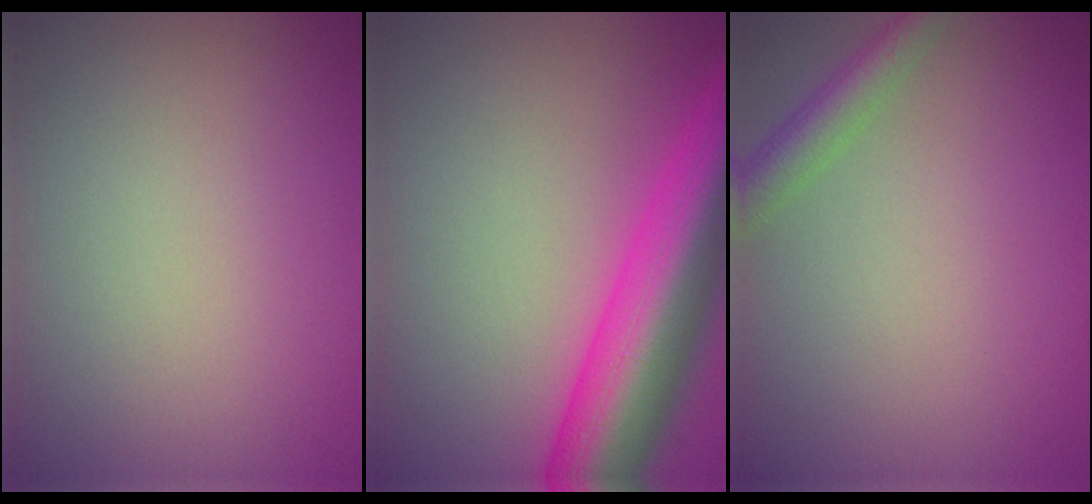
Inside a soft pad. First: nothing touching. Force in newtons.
{"total": 10.3, "press": 10.3, "slide": 0.5}
{"total": 2.6, "press": 2.6, "slide": 0.2}